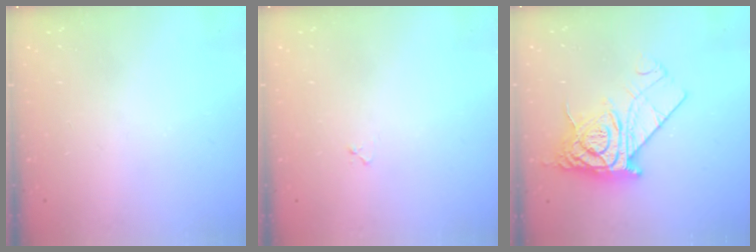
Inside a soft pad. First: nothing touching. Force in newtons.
{"total": 3.4, "press": 3.4, "slide": 0.4}
{"total": 12.9, "press": 12.8, "slide": 1.5}